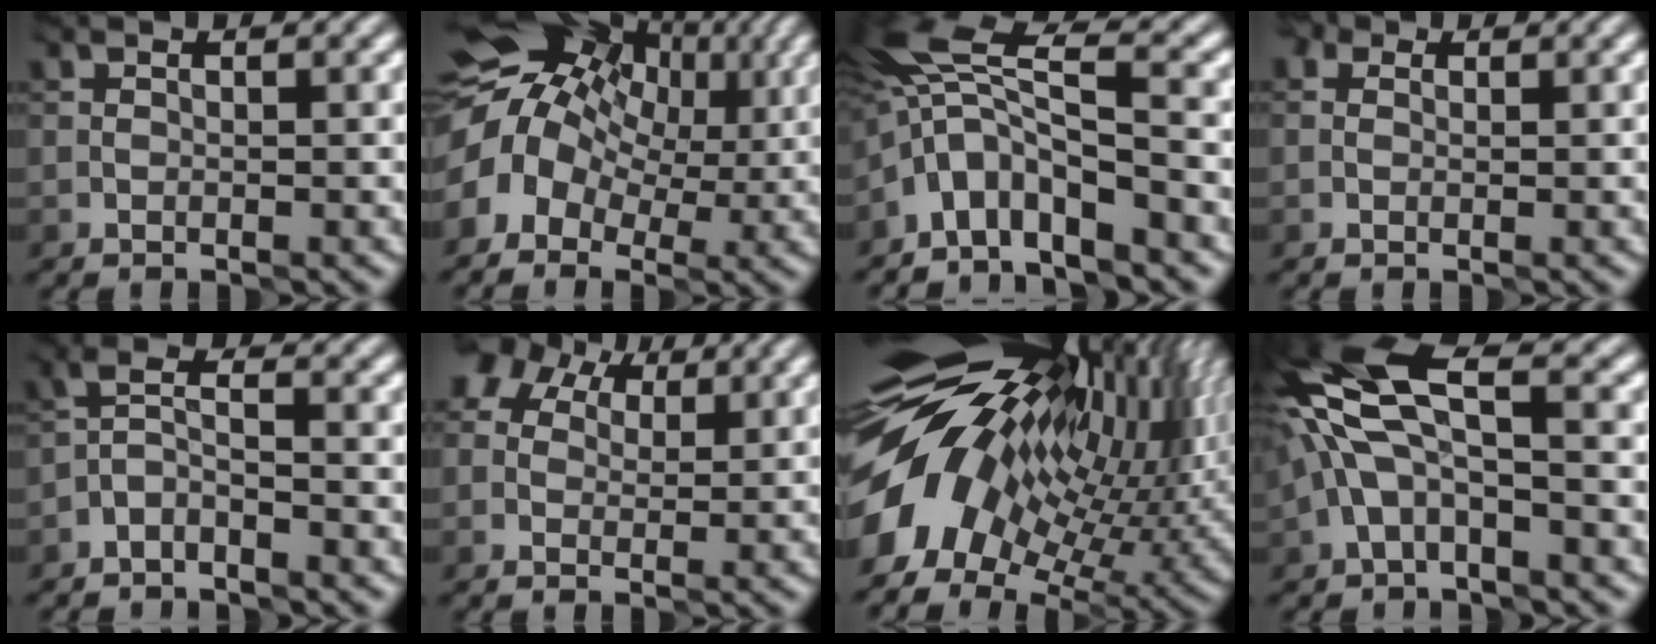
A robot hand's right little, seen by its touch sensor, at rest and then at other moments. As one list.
[{"total": 9.7, "force": [1.9, 7.3, 6.1], "torque": [-0.096, 0.012, 0.039]}, {"total": 5.8, "force": [-2.4, 1.9, 4.9], "torque": [-0.087, 0.010, -0.056]}, {"total": 0.7, "force": [0.3, 0.6, 0.3], "torque": [0.001, -0.001, -0.003]}, {"total": 1.8, "force": [-1.4, 0.5, 1.1], "torque": [-0.024, 0.007, -0.034]}, {"total": 4.8, "force": [2.1, 3.6, 2.4], "torque": [-0.033, 0.022, 0.015]}, {"total": 14.7, "force": [2.8, 8.0, 12.0], "torque": [-0.230, 0.012, 0.049]}, {"total": 7.5, "force": [0.1, 3.3, 6.8], "torque": [-0.143, 0.028, -0.016]}]